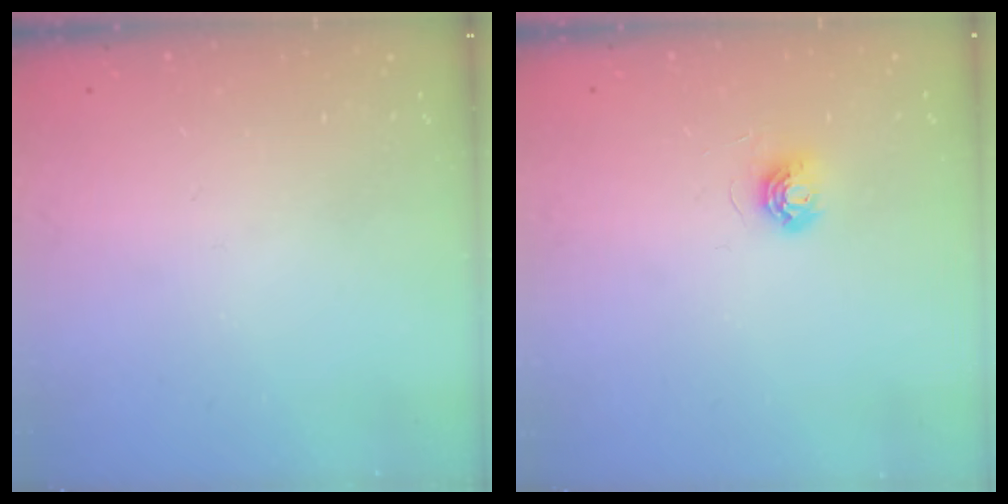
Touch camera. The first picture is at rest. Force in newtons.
{"total": 5.4, "press": 5.4, "slide": 0.3}